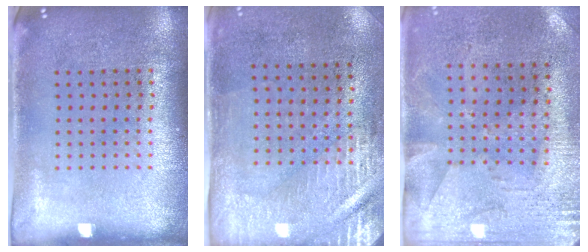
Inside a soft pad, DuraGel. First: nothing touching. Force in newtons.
{"total": 2.9, "press": 2.5, "slide": 1.5}
{"total": 2.8, "press": 2.2, "slide": 1.6}